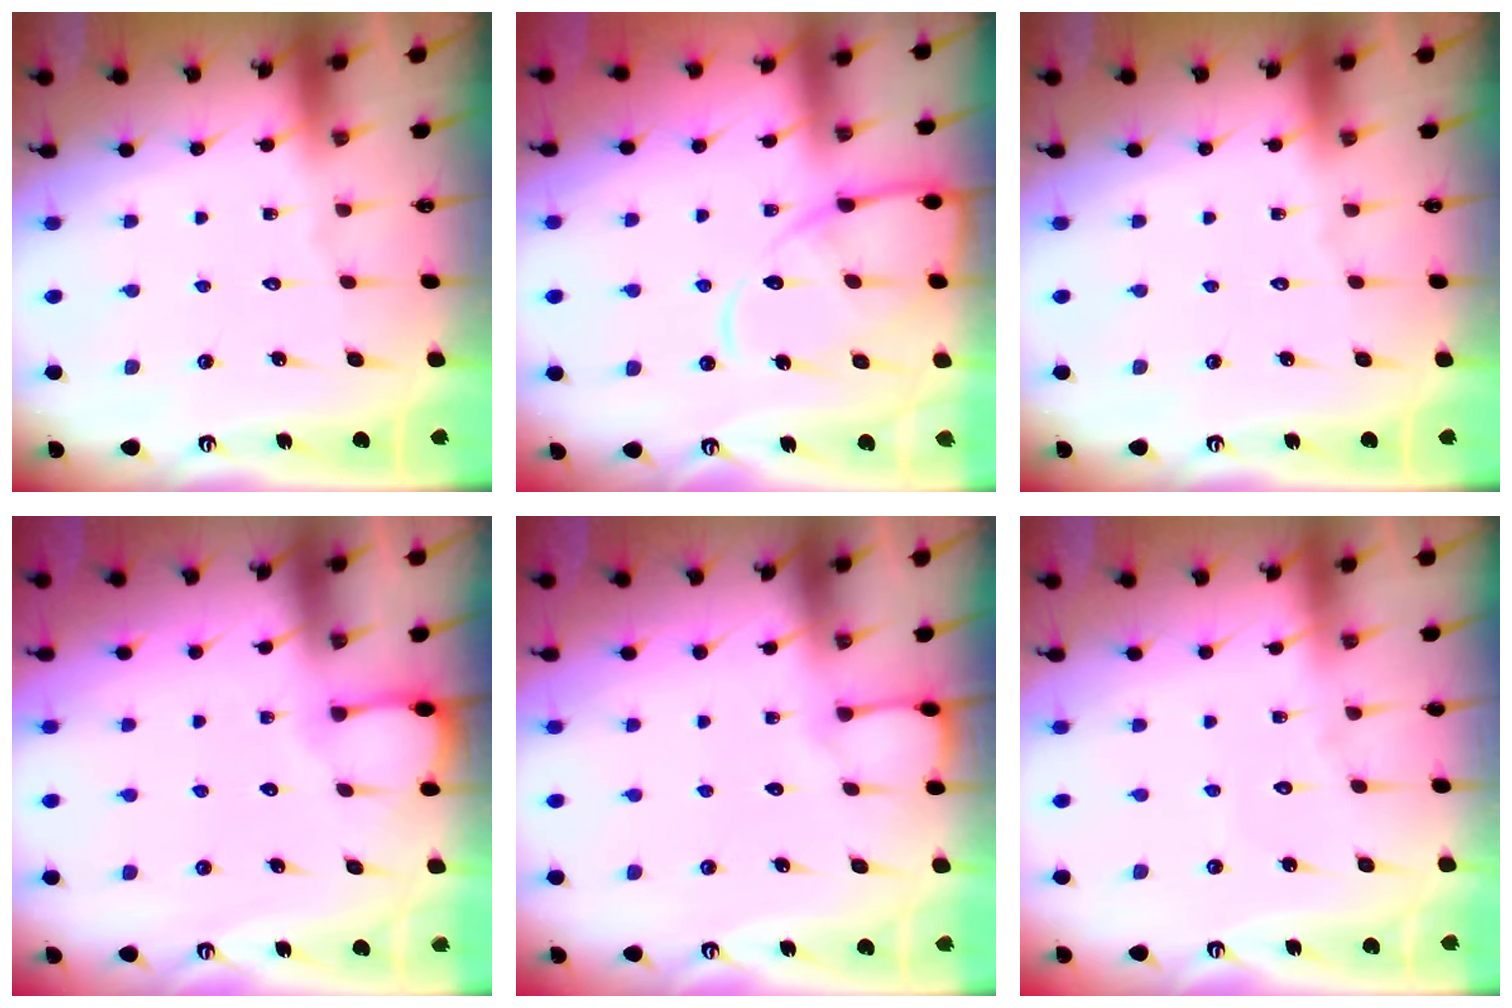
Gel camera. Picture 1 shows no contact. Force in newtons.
{"total": 12.1, "press": 12.0, "slide": 1.2}
{"total": 0.0}
{"total": 2.0, "press": 2.0, "slide": 0.3}
{"total": 2.9, "press": 2.9, "slide": 0.3}
{"total": 2.3, "press": 2.3, "slide": 0.2}